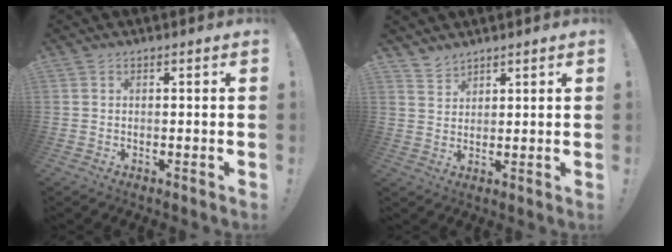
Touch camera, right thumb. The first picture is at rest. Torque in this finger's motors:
{"motor_torque": [-0.29, 0.29, -0.33, 0.30, 0.02]}